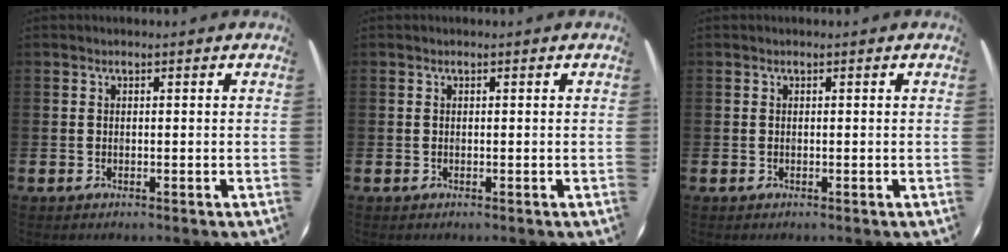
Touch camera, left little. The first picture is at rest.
{"total": 0.0}
{"total": 0.0}